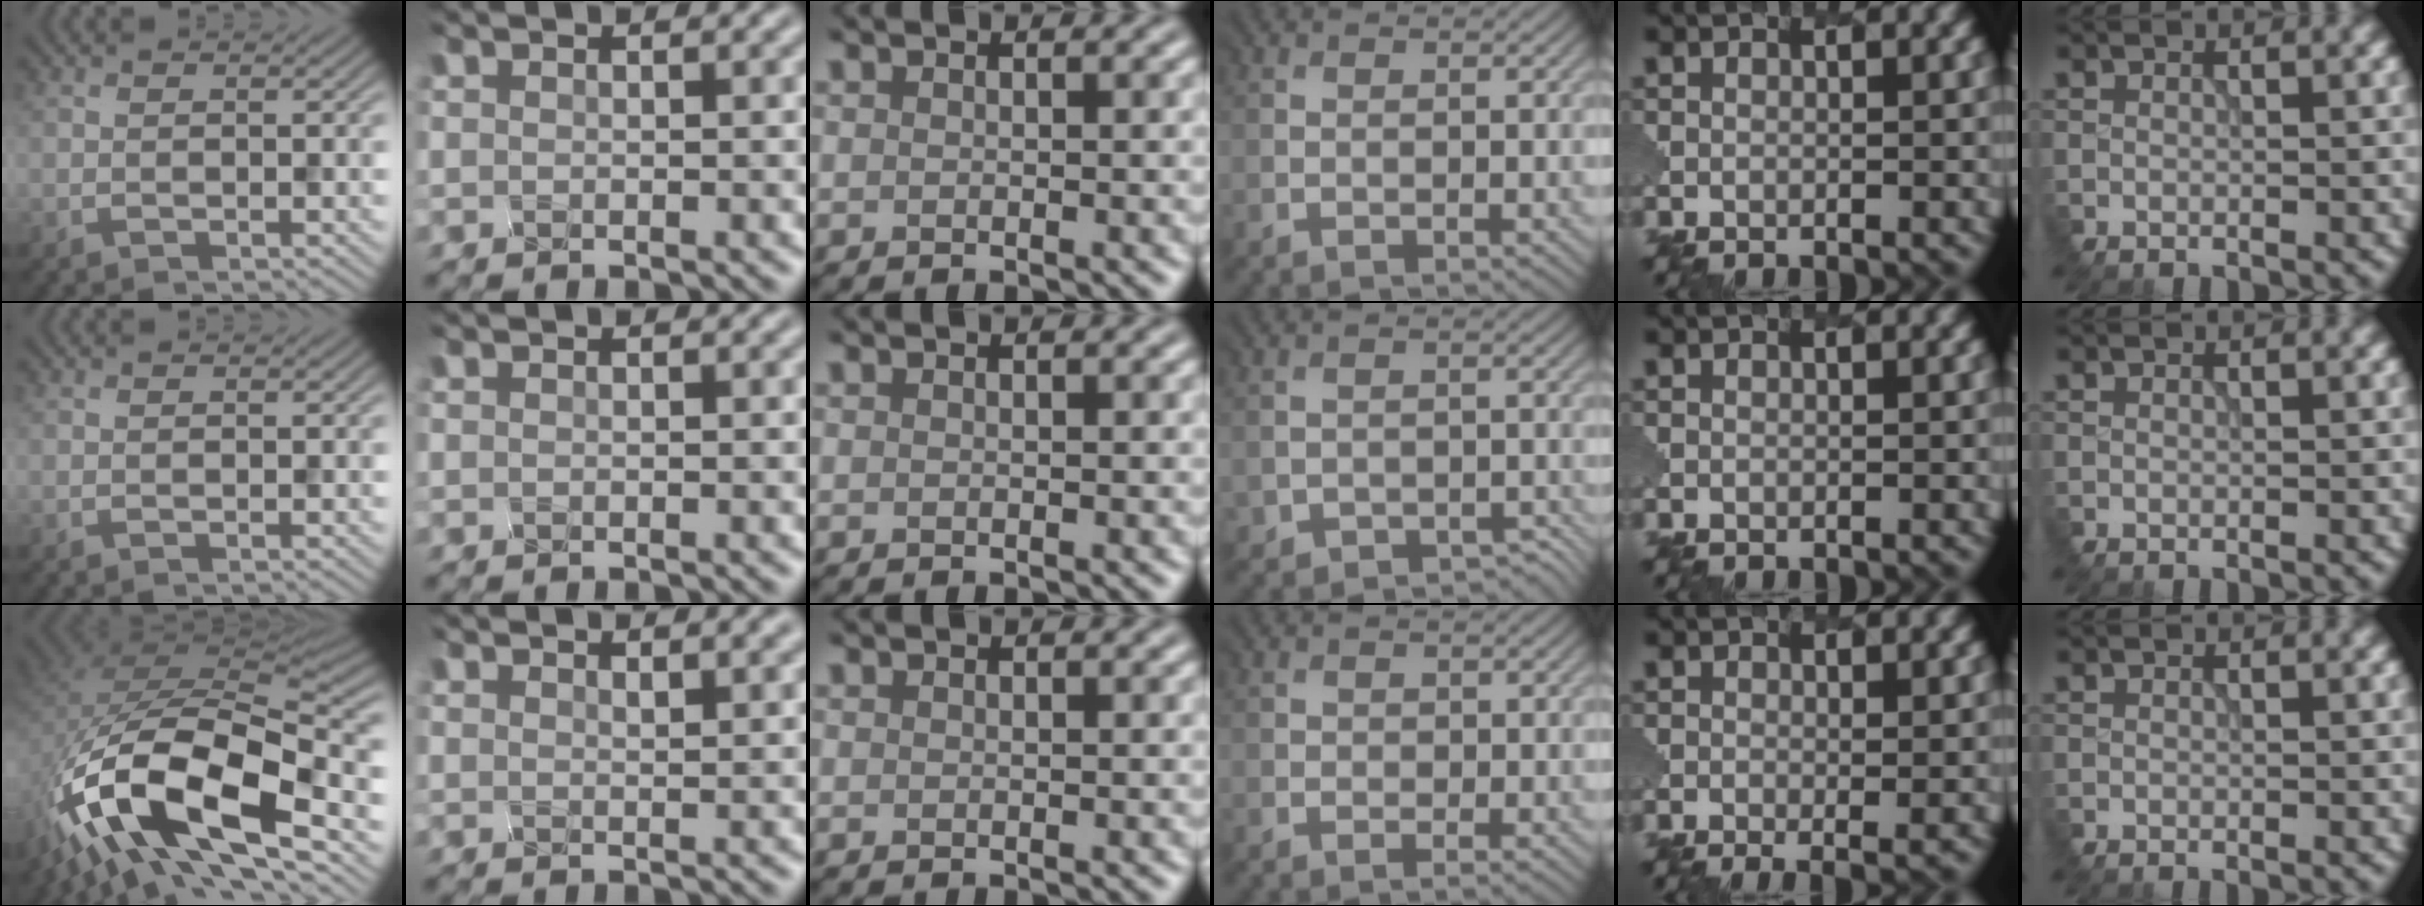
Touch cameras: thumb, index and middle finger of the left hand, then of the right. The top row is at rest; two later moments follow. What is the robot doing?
{"motion": "disassemble", "object": "battery cover"}